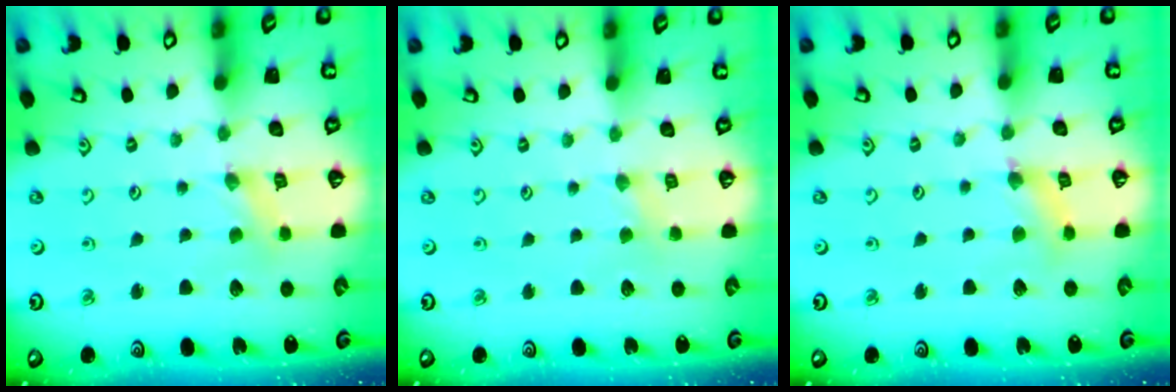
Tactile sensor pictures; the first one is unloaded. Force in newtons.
{"total": 1.2, "press": 1.2, "slide": 0.3}
{"total": 4.0, "press": 4.0, "slide": 0.5}